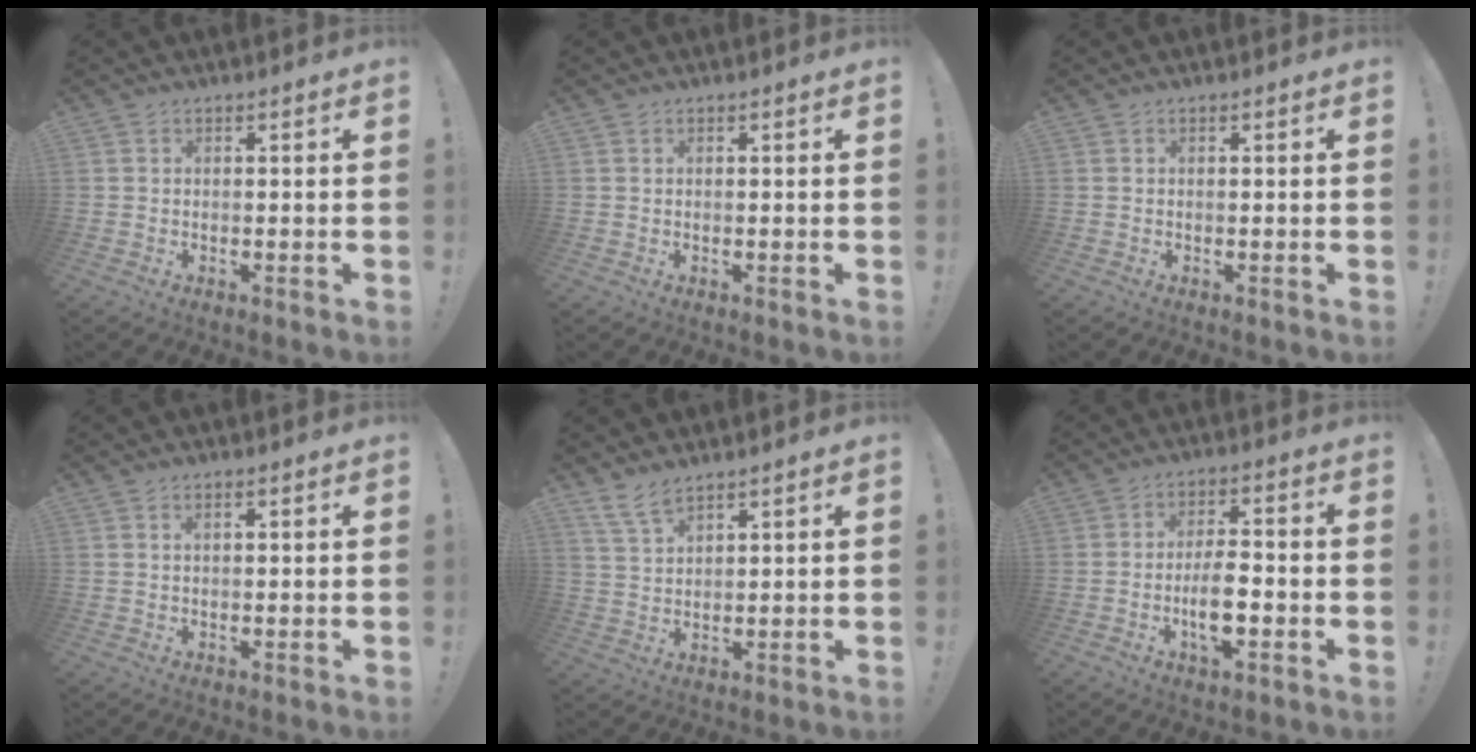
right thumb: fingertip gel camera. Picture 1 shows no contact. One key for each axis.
{"total": 0.0}
{"total": 0.0}
{"total": 1.2, "fx": 0.6, "fy": 0.4, "fz": 1.0, "tx": -0.019, "ty": -0.001, "tz": 0.010}
{"total": 5.9, "fx": 5.0, "fy": 1.7, "fz": 2.8, "tx": -0.061, "ty": -0.023, "tz": 0.095}
{"total": 9.3, "fx": -2.9, "fy": 3.4, "fz": 8.1, "tx": -0.147, "ty": 0.003, "tz": -0.055}